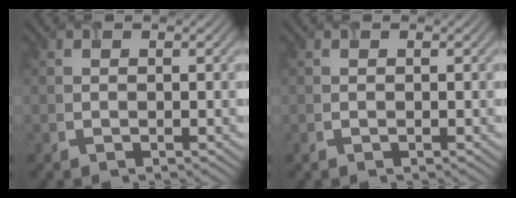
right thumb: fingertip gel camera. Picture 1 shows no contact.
{"total": 0.0}